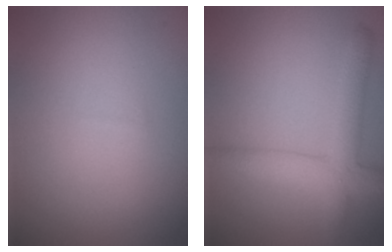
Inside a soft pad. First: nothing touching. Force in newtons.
{"total": 4.2, "press": 4.2, "slide": 0.2}